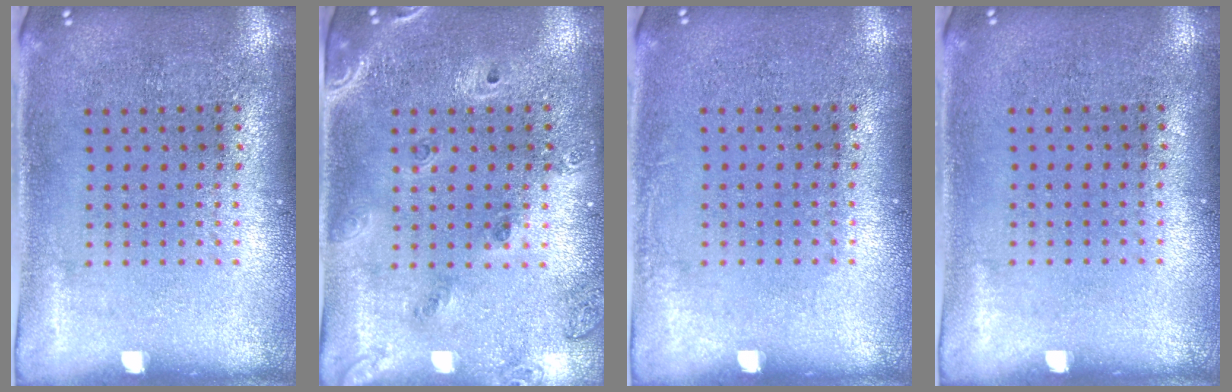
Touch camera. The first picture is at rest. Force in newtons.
{"total": 1.6, "press": 1.4, "slide": 0.8}
{"total": 0.7, "press": 0.7, "slide": 0.1}
{"total": 0.0}